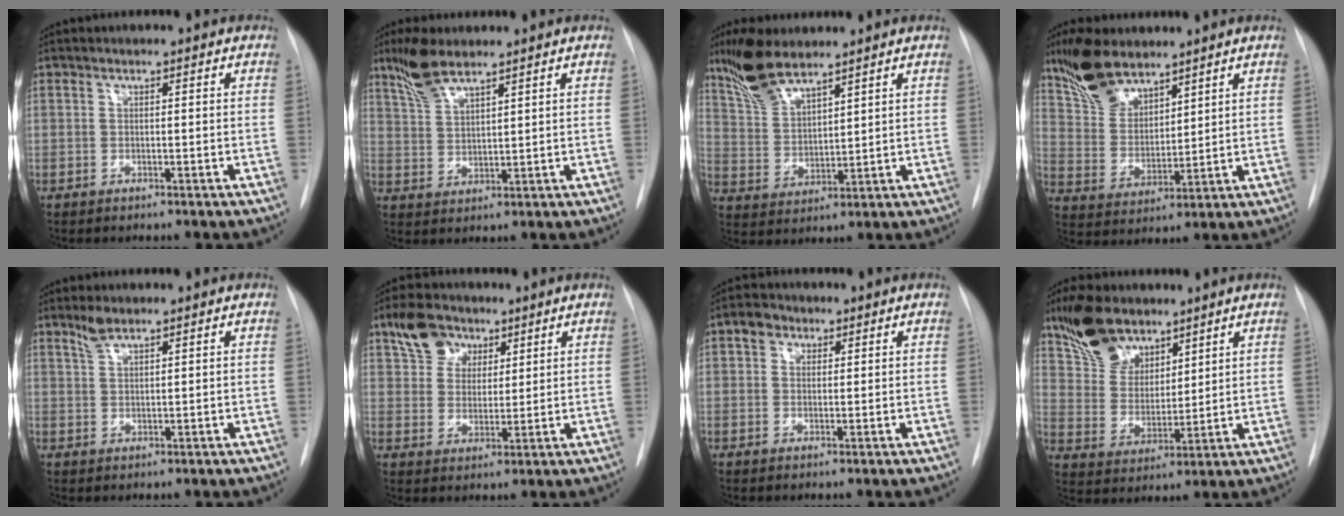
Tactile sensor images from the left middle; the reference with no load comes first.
{"total": 6.4, "force": [5.1, 1.5, 3.6], "torque": [-0.079, 0.008, 0.105]}
{"total": 9.3, "force": [7.6, 2.5, 4.8], "torque": [-0.103, 0.007, 0.158]}
{"total": 10.4, "force": [8.2, 4.2, 4.7], "torque": [-0.095, 0.010, 0.170]}
{"total": 2.1, "force": [1.7, 0.5, 1.2], "torque": [-0.027, 0.005, 0.035]}
{"total": 7.1, "force": [4.2, 5.1, 2.6], "torque": [-0.051, 0.024, 0.080]}
{"total": 2.8, "force": [1.4, 2.2, 1.1], "torque": [-0.020, 0.010, 0.021]}
{"total": 10.4, "force": [7.9, 5.5, 4.0], "torque": [-0.081, 0.016, 0.154]}